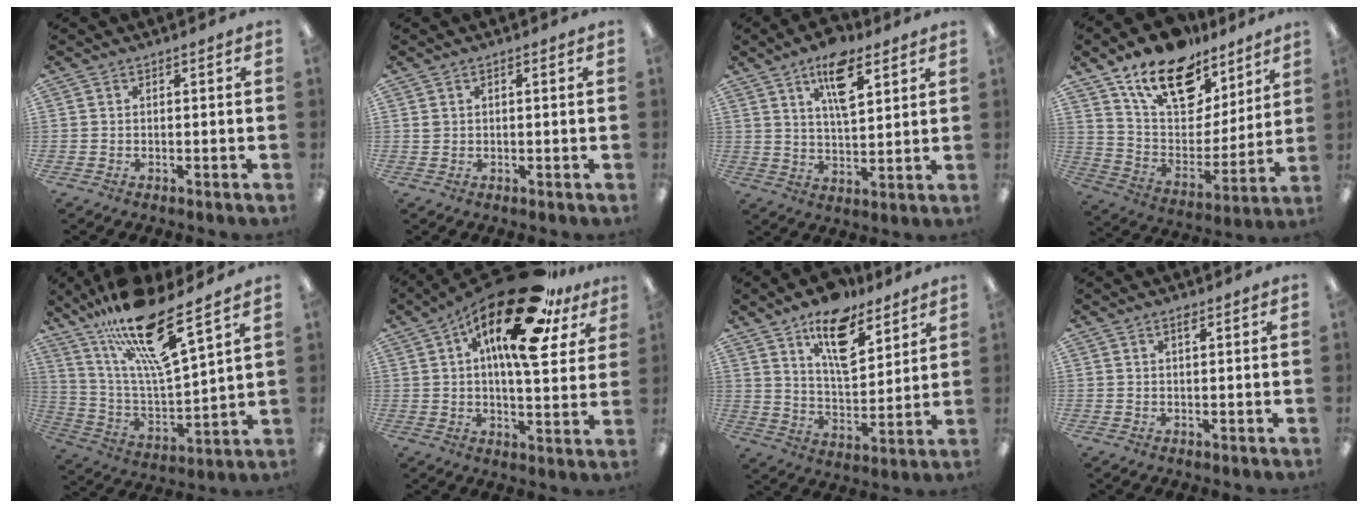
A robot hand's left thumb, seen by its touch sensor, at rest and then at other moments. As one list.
[{"total": 0.7, "force": [0.2, 0.6, 0.2], "torque": [-0.004, 0.003, 0.002]}, {"total": 11.2, "force": [6.5, 4.8, 7.8], "torque": [-0.117, -0.023, 0.109]}, {"total": 18.5, "force": [12.7, 10.1, 8.8], "torque": [-0.152, -0.080, 0.228]}, {"total": 19.8, "force": [14.3, 3.8, 13.1], "torque": [-0.242, -0.085, 0.239]}, {"total": 23.2, "force": [12.2, 8.1, 18.0], "torque": [-0.276, -0.057, 0.193]}, {"total": 14.8, "force": [9.8, 6.7, 8.8], "torque": [-0.130, -0.051, 0.168]}, {"total": 1.3, "force": [0.8, 0.4, 0.9], "torque": [-0.012, -0.002, 0.013]}]